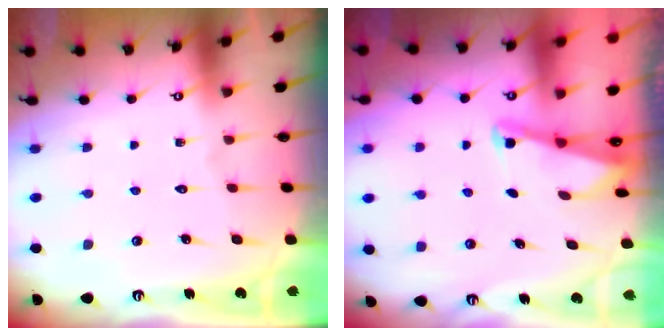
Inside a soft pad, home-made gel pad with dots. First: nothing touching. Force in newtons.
{"total": 2.1, "press": 2.0, "slide": 0.3}